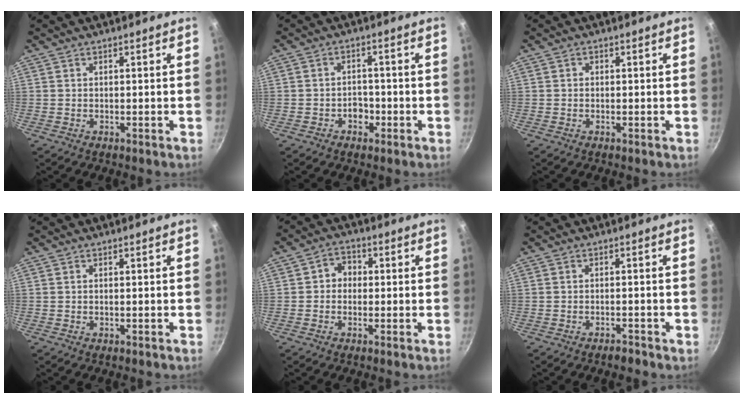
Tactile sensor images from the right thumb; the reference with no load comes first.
{"total": 3.2, "force": [-1.4, 2.4, 1.5], "torque": [-0.002, 0.017, -0.020]}
{"total": 0.5, "force": [0.0, 0.5, 0.2], "torque": [-0.003, 0.003, -0.001]}
{"total": 0.0}
{"total": 4.1, "force": [-0.1, 3.6, 2.0], "torque": [-0.006, 0.010, -0.011]}
{"total": 2.0, "force": [-1.6, 0.6, 1.0], "torque": [-0.017, 0.017, -0.019]}